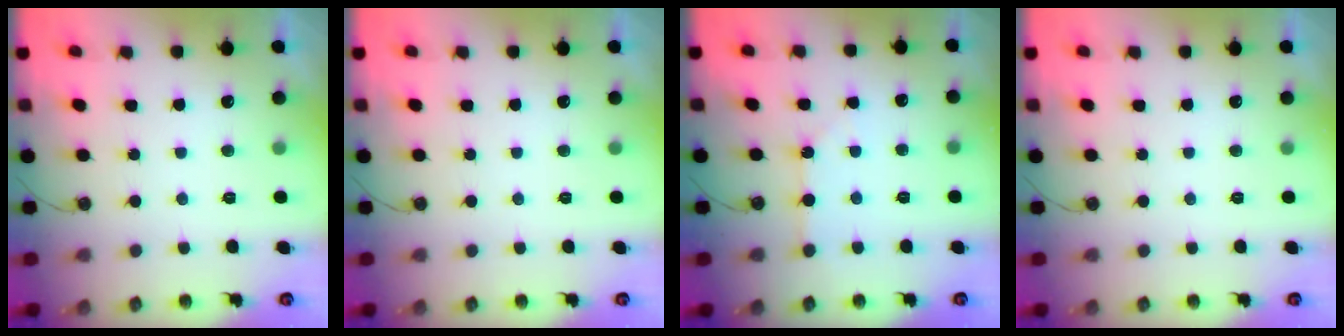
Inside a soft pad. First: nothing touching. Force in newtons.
{"total": 0.0}
{"total": 1.4, "press": 1.4, "slide": 0.2}
{"total": 0.0}